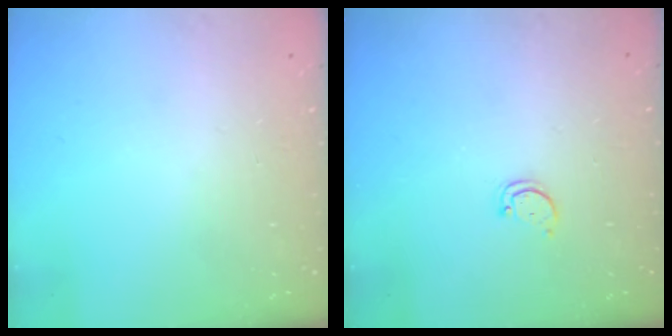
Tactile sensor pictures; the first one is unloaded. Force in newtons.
{"total": 2.6, "press": 2.5, "slide": 0.4}